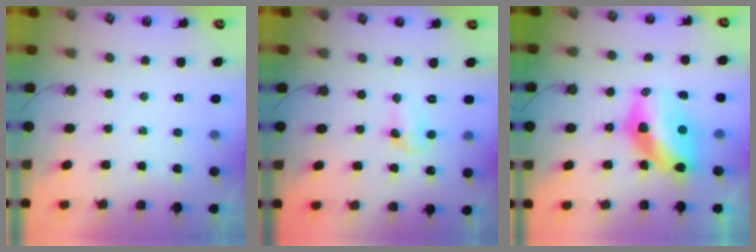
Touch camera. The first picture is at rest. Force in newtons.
{"total": 3.9, "press": 3.8, "slide": 1.0}
{"total": 13.7, "press": 13.2, "slide": 3.8}